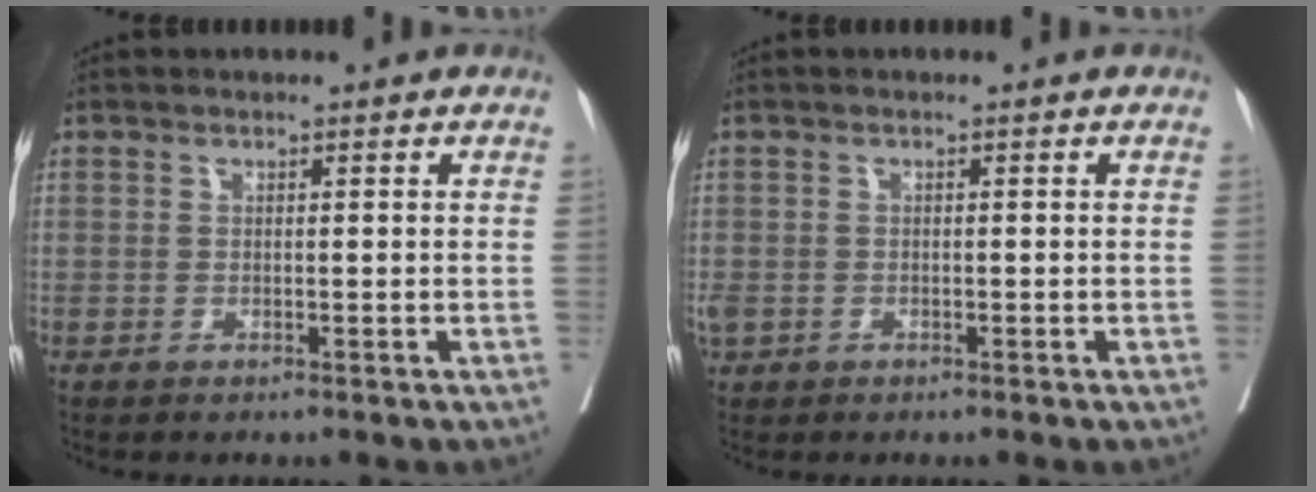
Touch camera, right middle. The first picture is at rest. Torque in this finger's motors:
{"motor_torque": [1.44, -0.70, 0.72, 0.21]}